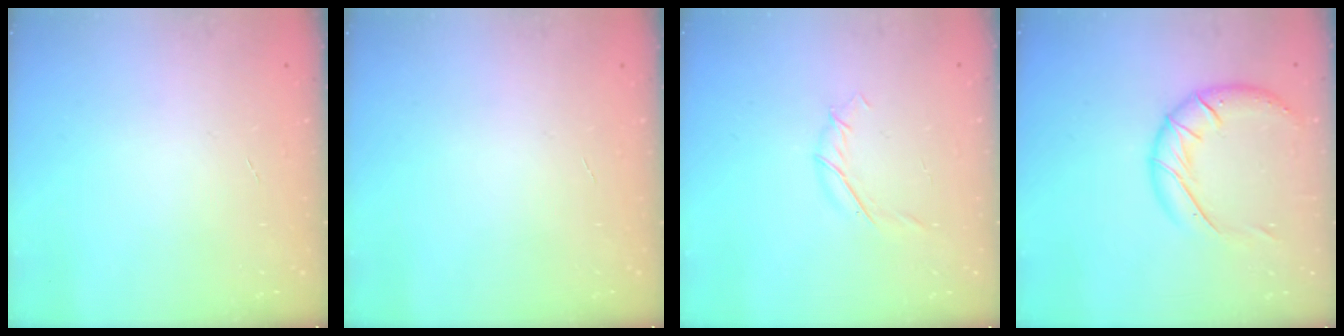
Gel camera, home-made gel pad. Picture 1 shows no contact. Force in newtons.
{"total": 0.0}
{"total": 5.6, "press": 5.3, "slide": 1.6}
{"total": 15.3, "press": 15.2, "slide": 1.9}